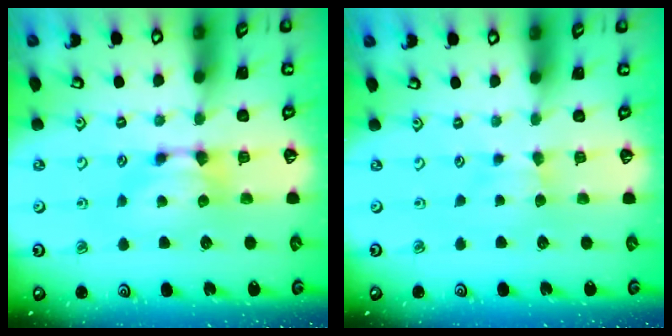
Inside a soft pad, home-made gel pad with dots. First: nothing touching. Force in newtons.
{"total": 1.7, "press": 1.6, "slide": 0.4}